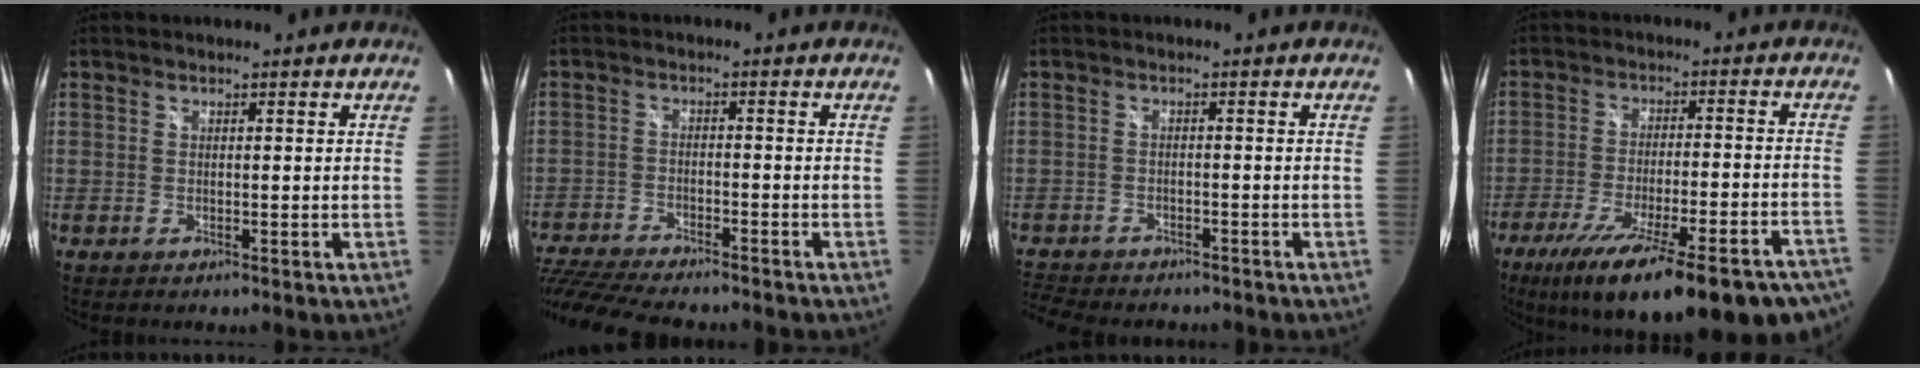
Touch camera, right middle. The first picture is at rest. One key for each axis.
{"total": 15.3, "fx": -13.2, "fy": 3.3, "fz": 7.0, "tx": -0.168, "ty": -0.034, "tz": -0.227}
{"total": 8.8, "fx": -7.8, "fy": 3.0, "fz": 2.7, "tx": -0.085, "ty": -0.016, "tz": -0.131}
{"total": 27.8, "fx": -21.1, "fy": 6.4, "fz": 17.0, "tx": -0.276, "ty": -0.063, "tz": -0.291}